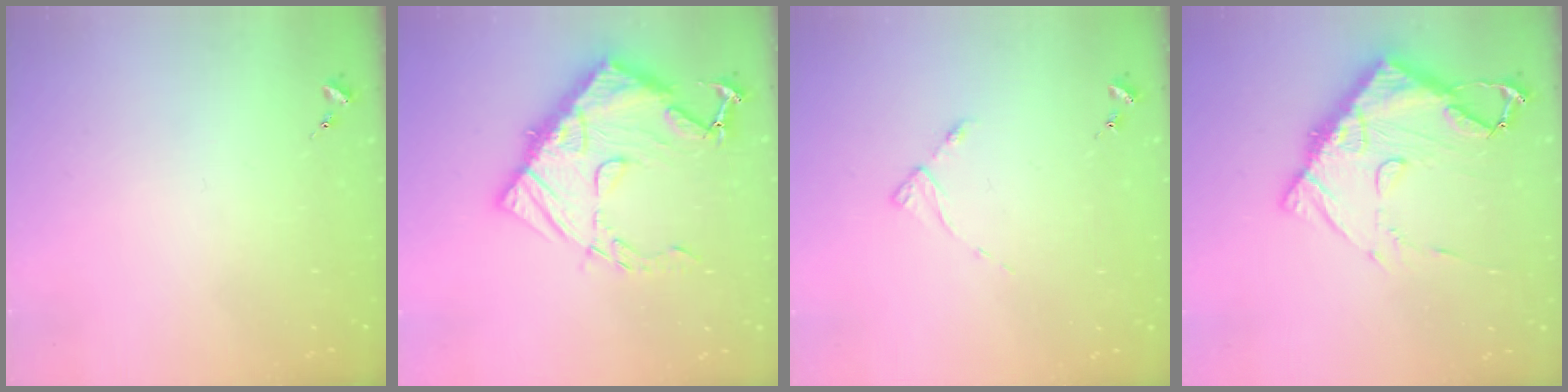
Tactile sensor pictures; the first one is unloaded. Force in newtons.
{"total": 22.1, "press": 22.0, "slide": 2.0}
{"total": 3.5, "press": 3.5, "slide": 0.6}
{"total": 14.3, "press": 14.2, "slide": 1.3}